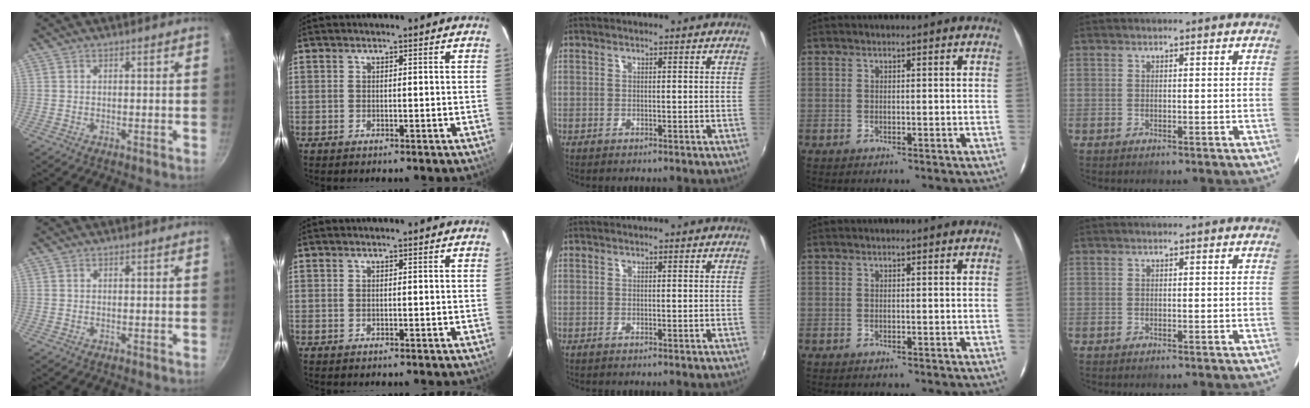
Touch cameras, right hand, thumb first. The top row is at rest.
{}